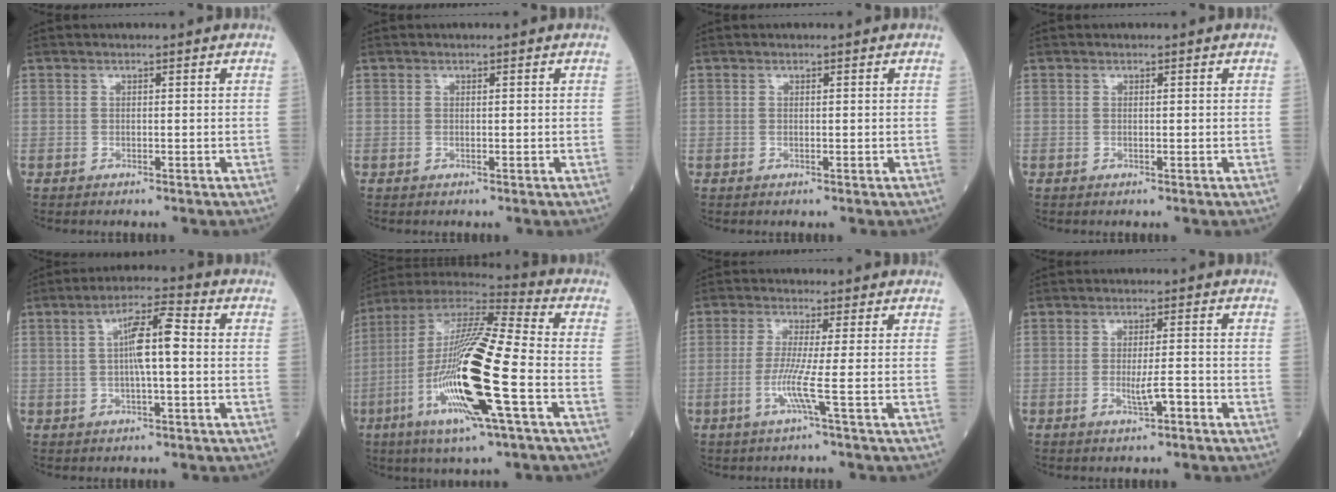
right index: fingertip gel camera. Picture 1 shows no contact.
{"total": 0.0}
{"total": 0.0}
{"total": 0.0}
{"total": 7.2, "force": [0.4, 1.1, 7.1], "torque": [-0.129, 0.017, 0.005]}
{"total": 23.7, "force": [-6.3, 2.3, 22.8], "torque": [-0.479, -0.038, -0.123]}
{"total": 4.4, "force": [-1.3, -1.3, 4.0], "torque": [-0.091, -0.012, -0.031]}
{"total": 3.3, "force": [-1.5, 0.5, 3.0], "torque": [-0.055, 0.000, -0.023]}